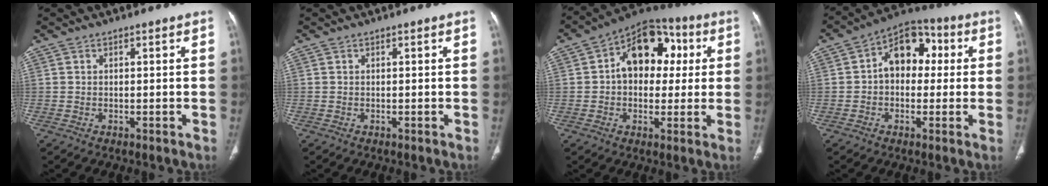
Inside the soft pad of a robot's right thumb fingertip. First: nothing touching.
{"total": 0.0}
{"total": 15.0, "force": [2.5, 10.7, 10.2], "torque": [-0.099, 0.027, 0.025]}
{"total": 11.5, "force": [1.3, 8.2, 7.9], "torque": [-0.078, 0.032, 0.006]}